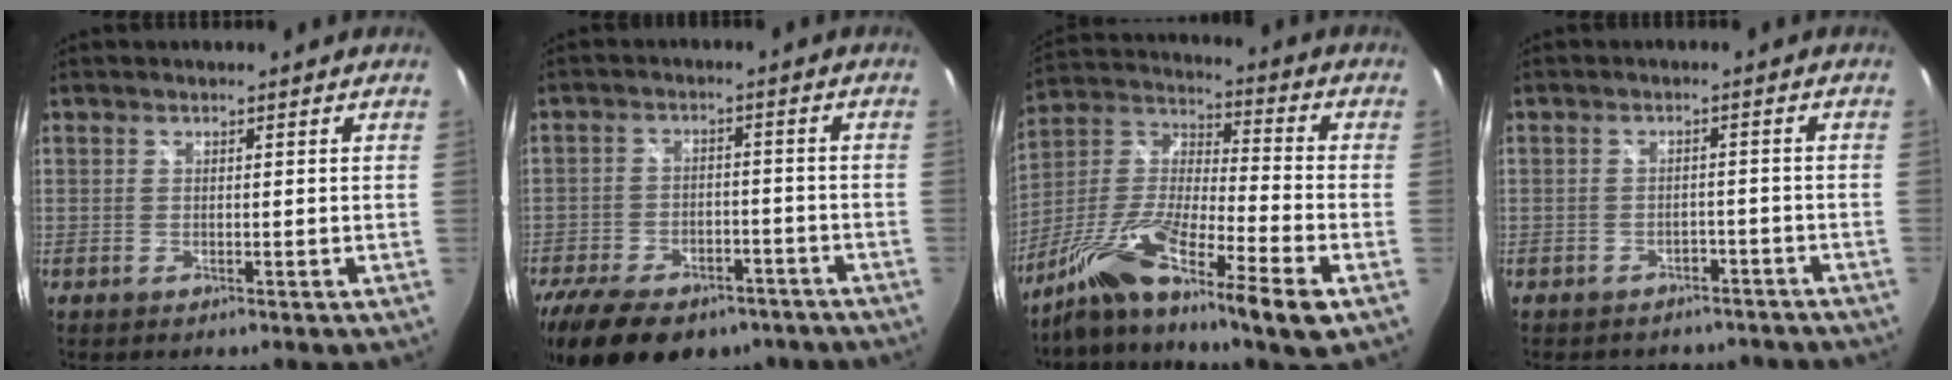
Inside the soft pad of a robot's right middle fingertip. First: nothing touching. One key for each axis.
{"total": 20.6, "fx": -14.7, "fy": 10.0, "fz": 10.3, "tx": -0.230, "ty": -0.023, "tz": -0.213}
{"total": 18.2, "fx": -11.0, "fy": 1.6, "fz": 14.4, "tx": -0.266, "ty": -0.031, "tz": -0.213}
{"total": 9.5, "fx": -7.8, "fy": 4.6, "fz": 2.7, "tx": -0.062, "ty": 0.001, "tz": -0.093}